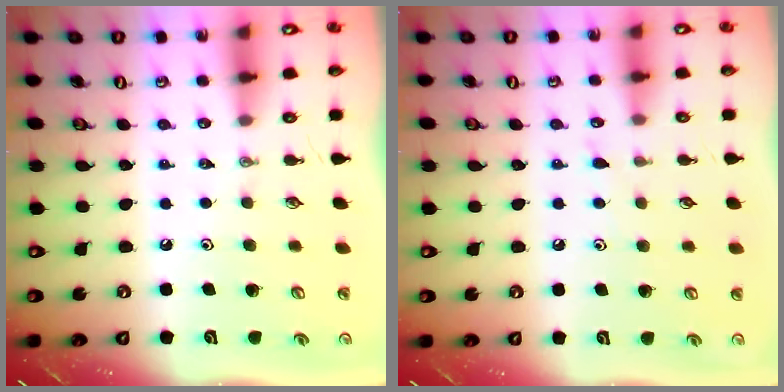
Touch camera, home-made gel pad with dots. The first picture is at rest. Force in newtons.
{"total": 5.5, "press": 5.4, "slide": 0.7}